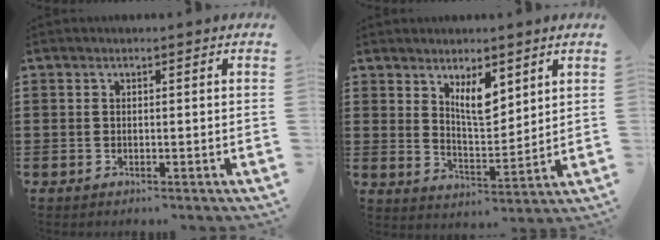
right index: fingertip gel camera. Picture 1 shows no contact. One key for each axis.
{"total": 6.4, "fx": 3.9, "fy": 2.4, "fz": 4.5, "tx": -0.081, "ty": -0.012, "tz": 0.065}